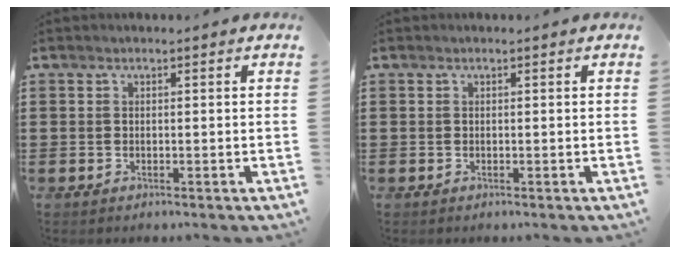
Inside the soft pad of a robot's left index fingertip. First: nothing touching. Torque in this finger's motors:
{"motor_torque": [0.00, 0.00, 0.00, 0.01]}